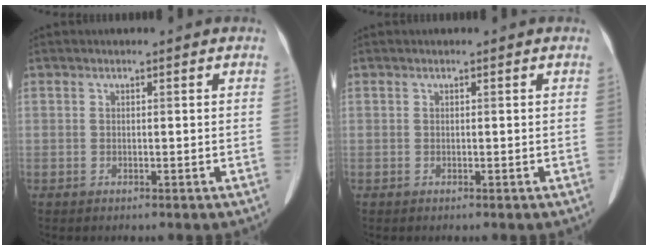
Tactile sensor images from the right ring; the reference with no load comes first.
{"total": 0.0}